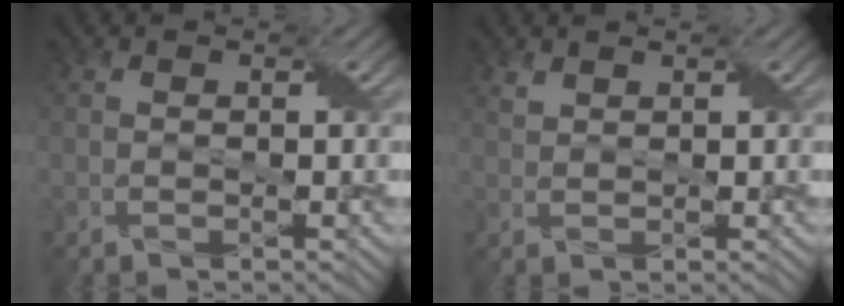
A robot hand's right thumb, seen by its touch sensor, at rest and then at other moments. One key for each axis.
{"total": 1.0, "fx": 0.9, "fy": 0.3, "fz": 0.3, "tx": -0.017, "ty": 0.002, "tz": 0.021}